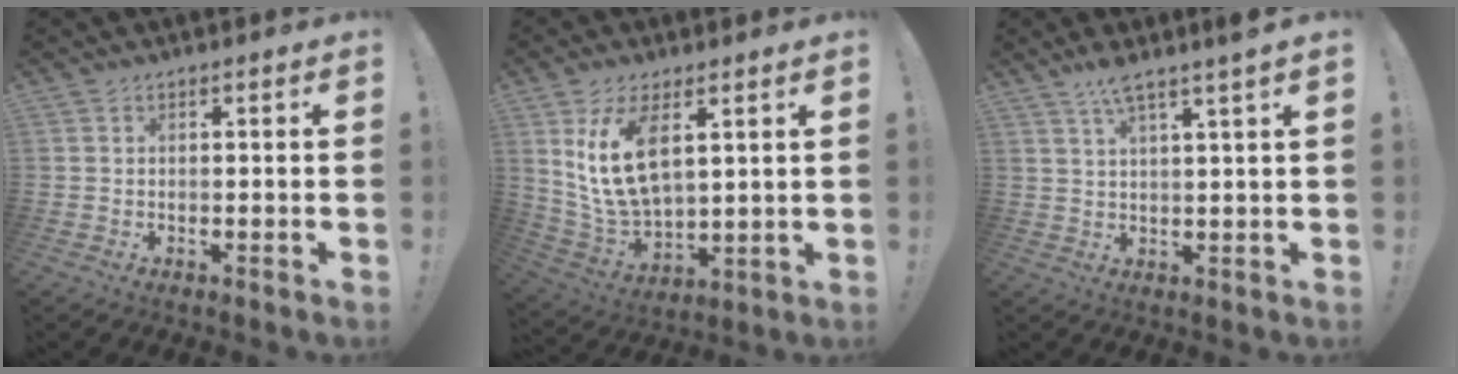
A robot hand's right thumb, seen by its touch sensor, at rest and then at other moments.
{"total": 13.7, "force": [6.2, 7.1, 10.0], "torque": [-0.205, -0.033, 0.114]}
{"total": 5.7, "force": [3.9, -0.5, 4.1], "torque": [-0.079, -0.015, 0.063]}